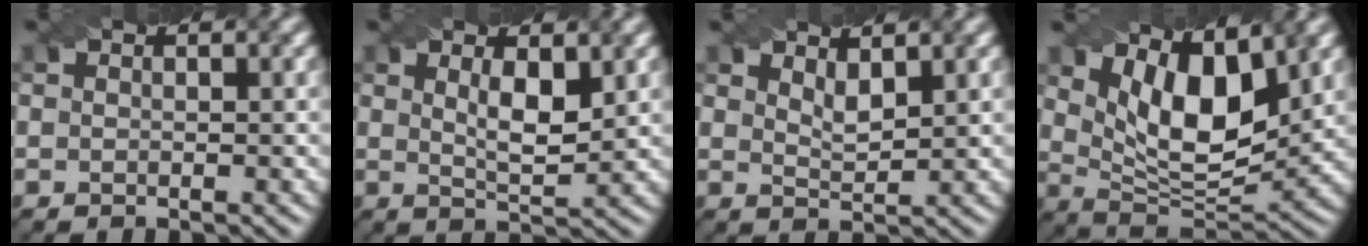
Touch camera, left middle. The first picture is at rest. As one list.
[{"total": 3.3, "force": [1.2, 0.9, 2.9], "torque": [-0.054, -0.005, 0.023]}, {"total": 2.0, "force": [1.4, 0.6, 1.3], "torque": [-0.027, -0.004, 0.028]}, {"total": 8.6, "force": [3.6, 3.8, 6.9], "torque": [-0.127, -0.008, 0.060]}]